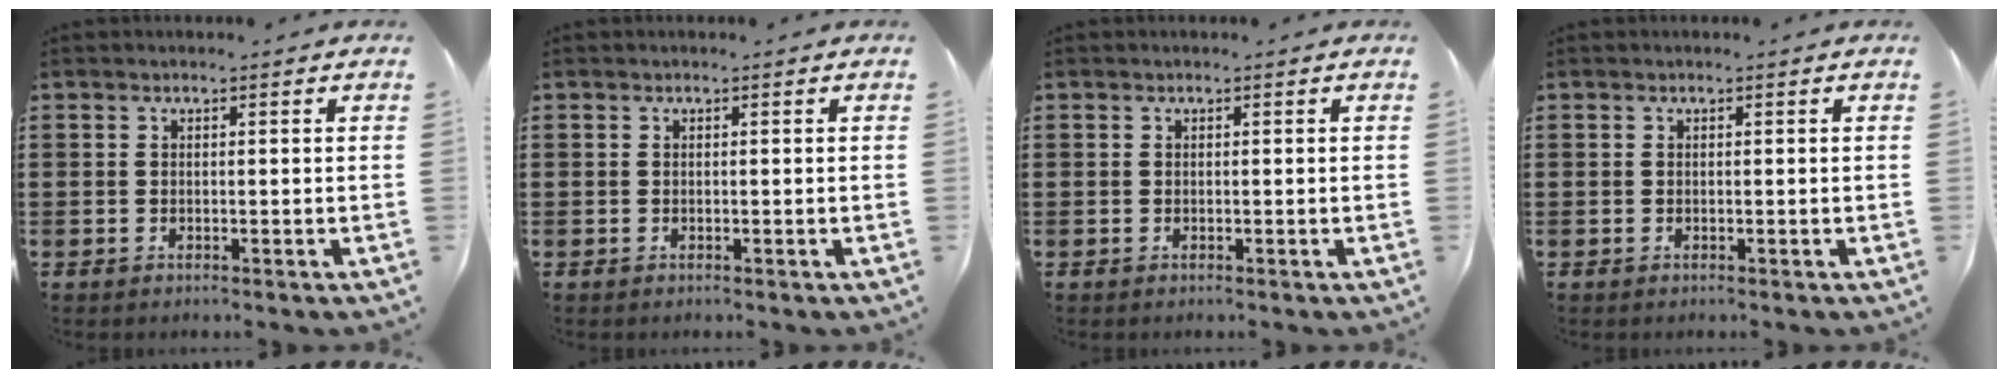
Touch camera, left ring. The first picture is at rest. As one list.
[{"total": 0.0}, {"total": 0.0}, {"total": 0.0}]